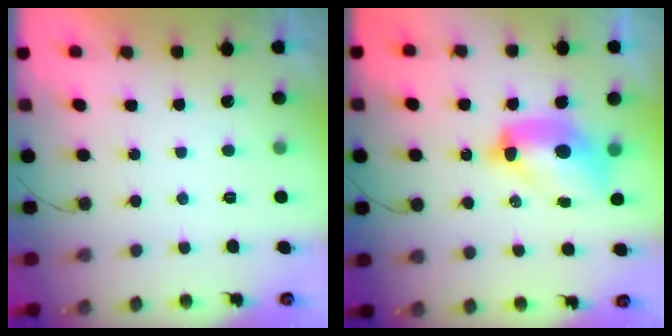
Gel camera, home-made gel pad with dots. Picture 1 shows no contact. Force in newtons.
{"total": 11.3, "press": 11.2, "slide": 1.1}